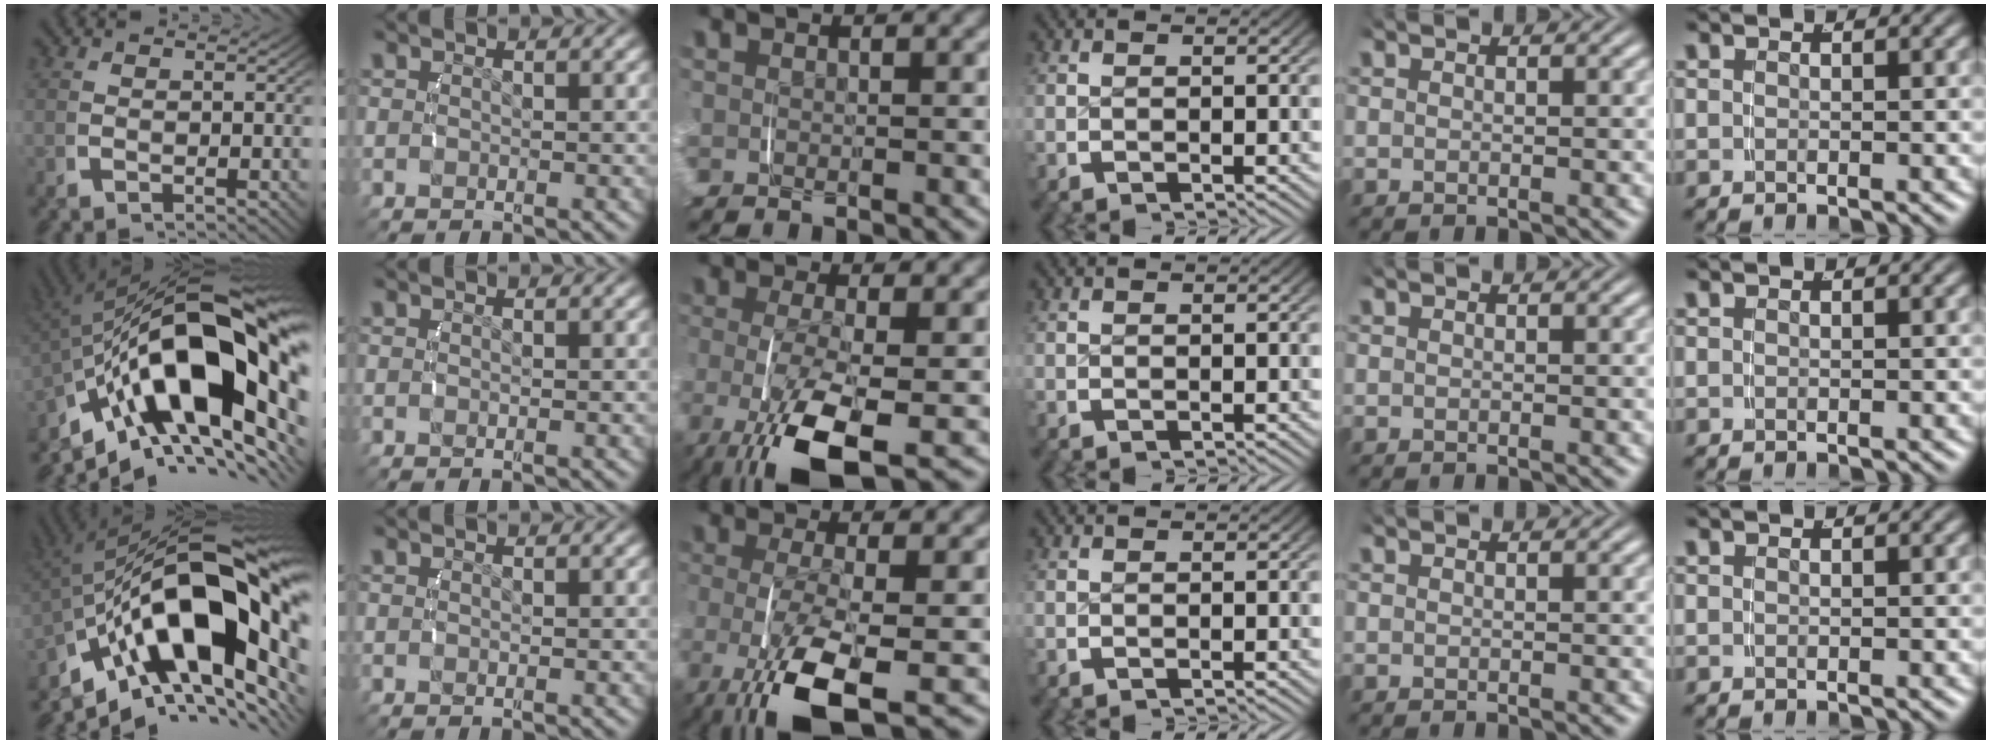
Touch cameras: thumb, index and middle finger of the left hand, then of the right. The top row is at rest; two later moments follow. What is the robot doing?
{"motion": "lift_and_place", "object": "camera"}